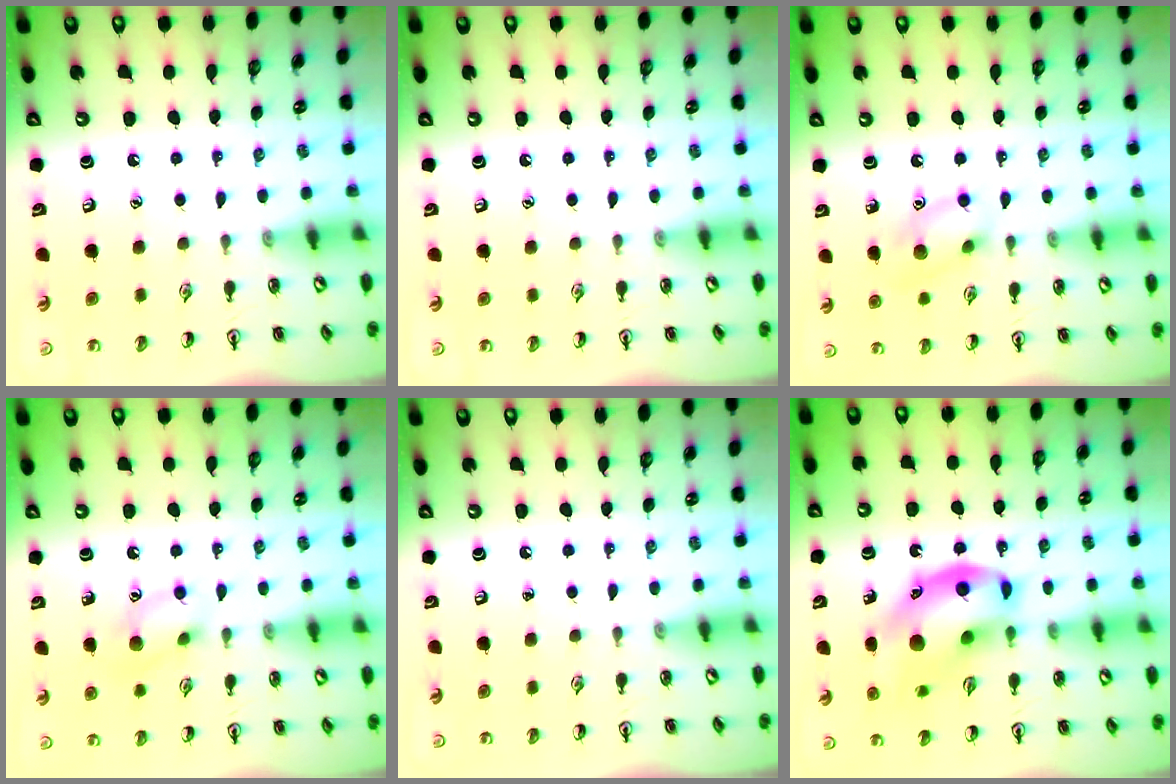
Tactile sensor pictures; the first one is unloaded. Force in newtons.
{"total": 0.0}
{"total": 10.0, "press": 10.0, "slide": 0.6}
{"total": 9.3, "press": 9.2, "slide": 1.4}
{"total": 0.0}
{"total": 15.5, "press": 15.2, "slide": 2.9}